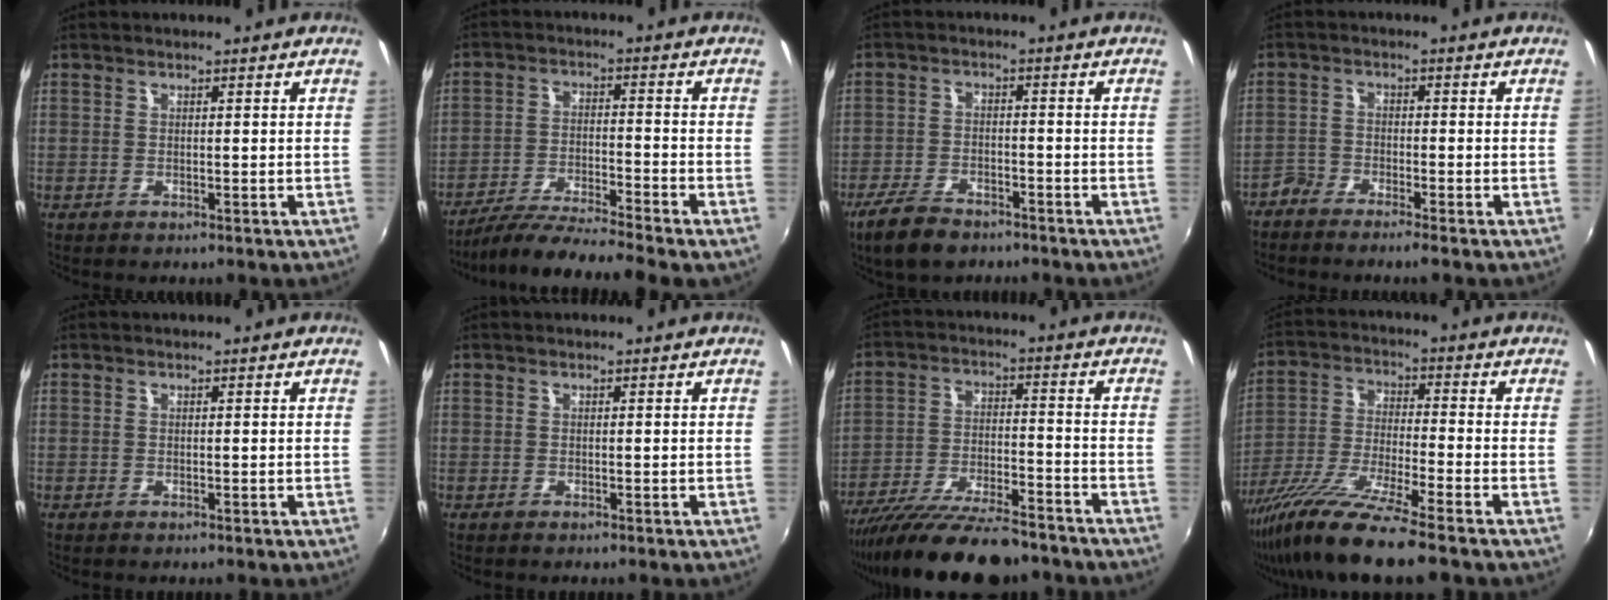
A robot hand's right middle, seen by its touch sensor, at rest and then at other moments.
{"total": 11.1, "force": [-9.9, -0.5, 4.9], "torque": [-0.105, -0.016, -0.171]}
{"total": 7.8, "force": [-5.8, 3.3, 4.0], "torque": [-0.110, -0.011, -0.106]}
{"total": 3.0, "force": [-2.7, 0.4, 1.1], "torque": [-0.041, -0.001, -0.061]}
{"total": 0.0}
{"total": 0.0}
{"total": 18.8, "force": [-15.9, 3.8, 9.2], "torque": [-0.181, -0.037, -0.251]}
{"total": 14.2, "force": [-10.8, 0.2, 9.3], "torque": [-0.189, -0.036, -0.198]}